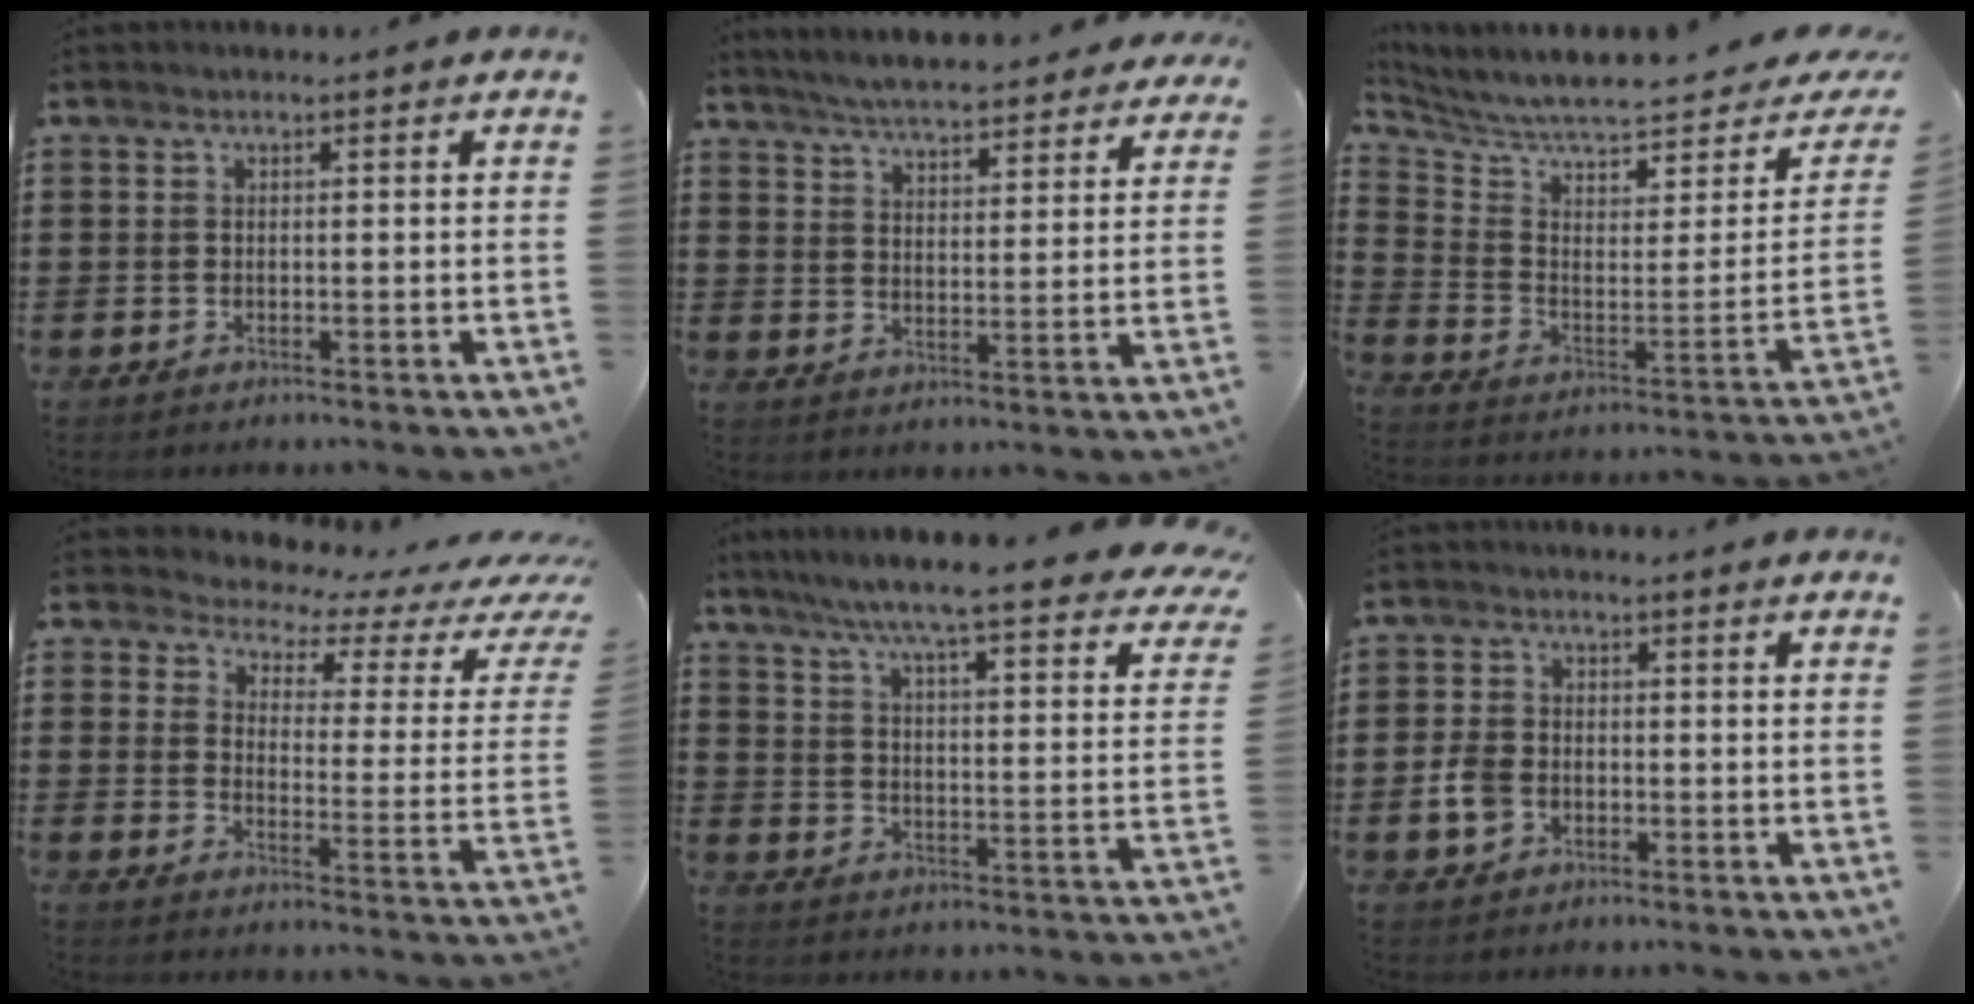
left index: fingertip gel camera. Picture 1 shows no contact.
{"total": 5.6, "force": [5.5, 0.1, 1.4], "torque": [-0.051, -0.028, 0.096]}
{"total": 6.3, "force": [5.6, 0.2, 2.8], "torque": [-0.084, -0.059, 0.093]}
{"total": 3.4, "force": [3.1, 1.1, 1.0], "torque": [-0.036, -0.030, 0.043]}
{"total": 6.4, "force": [5.3, -0.8, 3.5], "torque": [-0.090, -0.048, 0.082]}
{"total": 3.8, "force": [-1.2, 2.8, 2.3], "torque": [-0.065, -0.004, -0.028]}